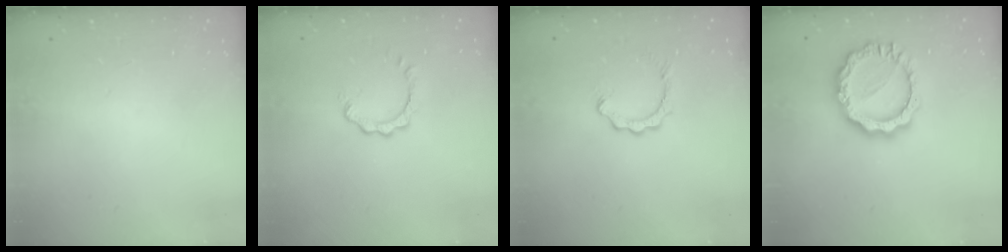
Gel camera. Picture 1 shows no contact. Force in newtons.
{"total": 1.7, "press": 1.7, "slide": 0.3}
{"total": 2.8, "press": 2.8, "slide": 0.2}
{"total": 12.8, "press": 12.8, "slide": 1.0}